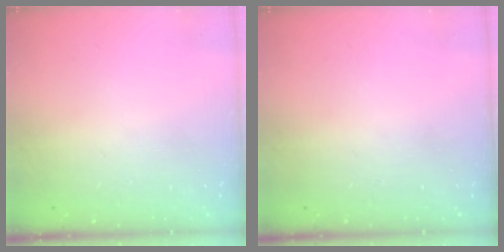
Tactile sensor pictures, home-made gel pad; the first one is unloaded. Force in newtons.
{"total": 0.0}